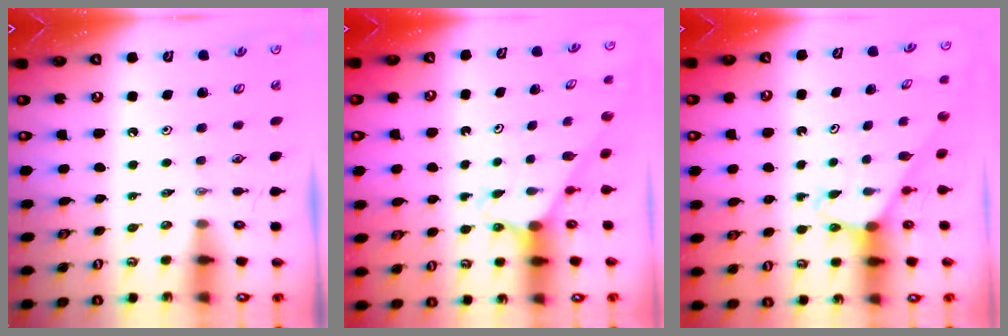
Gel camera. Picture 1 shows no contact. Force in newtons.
{"total": 2.4, "press": 2.4, "slide": 0.2}
{"total": 2.7, "press": 2.6, "slide": 0.2}